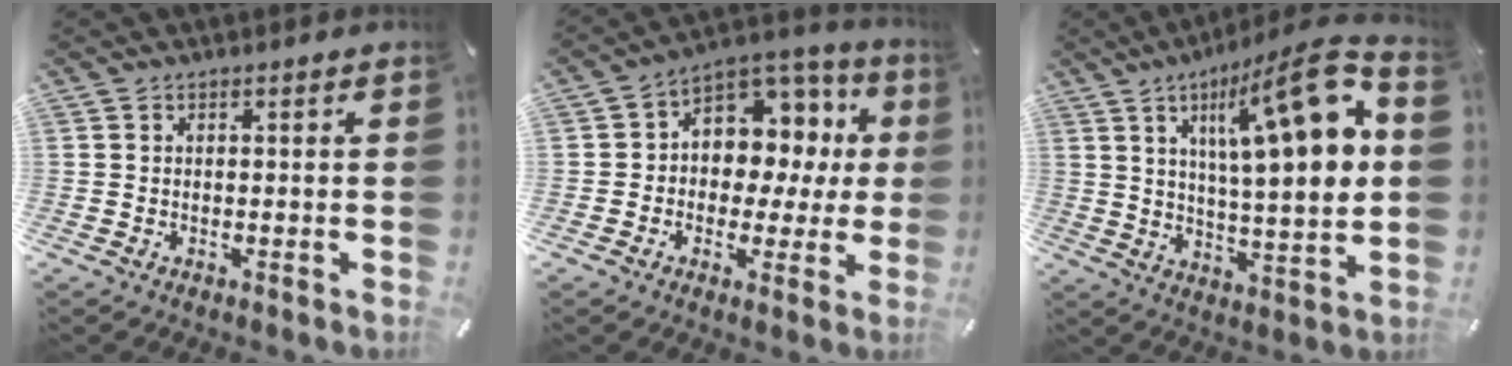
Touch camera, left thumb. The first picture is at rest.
{"total": 9.8, "force": [1.9, 8.5, 4.5], "torque": [-0.065, -0.027, 0.040]}
{"total": 22.3, "force": [7.6, 5.3, 20.3], "torque": [-0.306, -0.046, 0.101]}